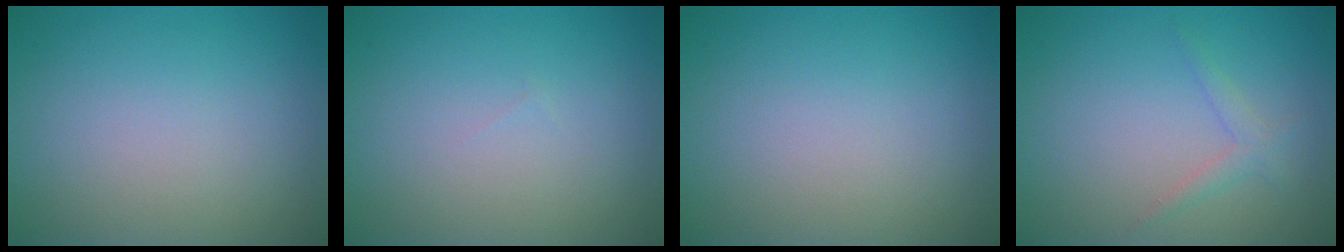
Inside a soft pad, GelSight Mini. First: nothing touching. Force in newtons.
{"total": 0.0}
{"total": 0.0}
{"total": 1.3, "press": 1.3, "slide": 0.1}